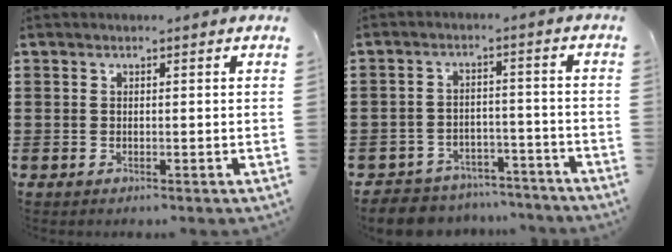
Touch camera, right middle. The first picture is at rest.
{"total": 5.4, "force": [-5.3, 1.1, 0.1], "torque": [-0.009, 0.011, -0.109]}